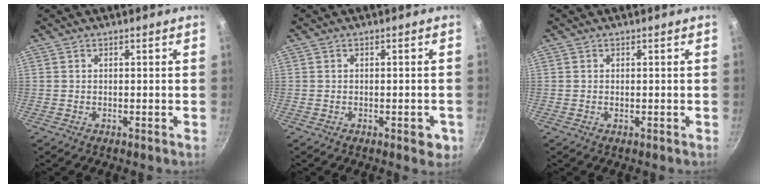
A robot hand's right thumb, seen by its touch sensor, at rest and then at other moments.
{"total": 2.7, "force": [-1.1, 1.2, 2.1], "torque": [-0.014, 0.006, -0.010]}
{"total": 0.0}